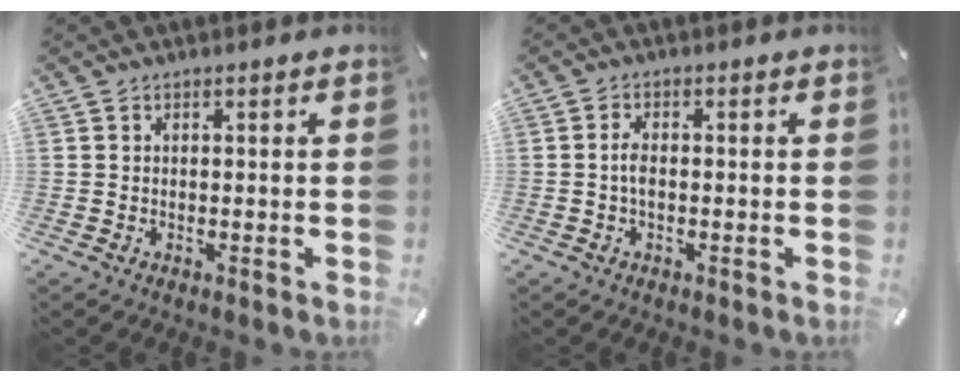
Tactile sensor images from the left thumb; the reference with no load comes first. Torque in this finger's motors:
{"motor_torque": [0.07, -0.03, 0.08, 0.09, -0.08]}